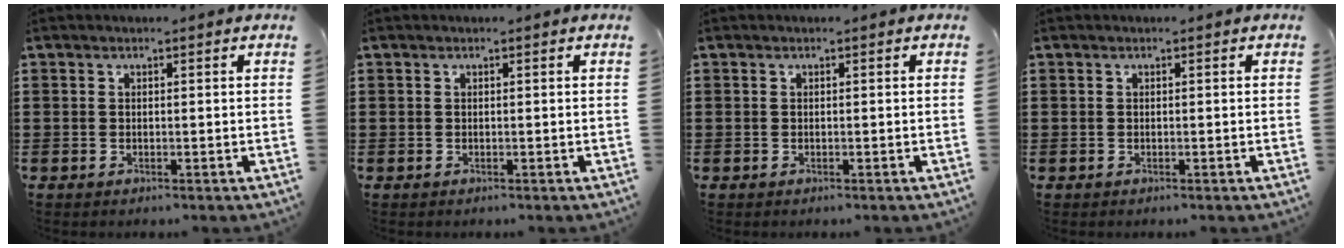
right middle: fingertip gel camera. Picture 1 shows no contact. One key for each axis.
{"total": 0.0}
{"total": 0.0}
{"total": 0.0}